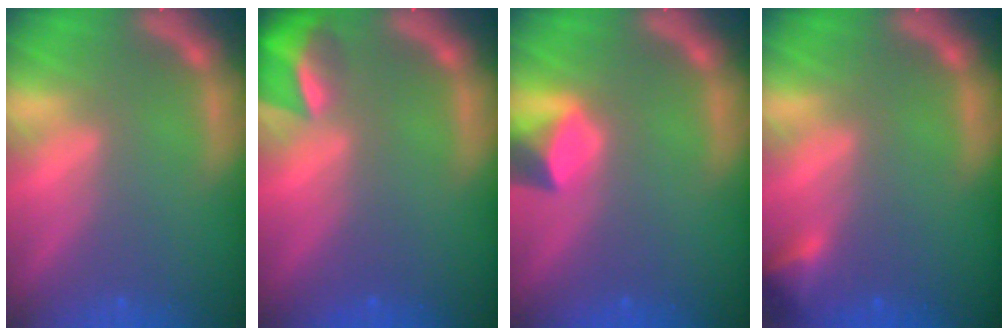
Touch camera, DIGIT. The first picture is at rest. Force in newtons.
{"total": 4.4}
{"total": 3.0}
{"total": 1.9}